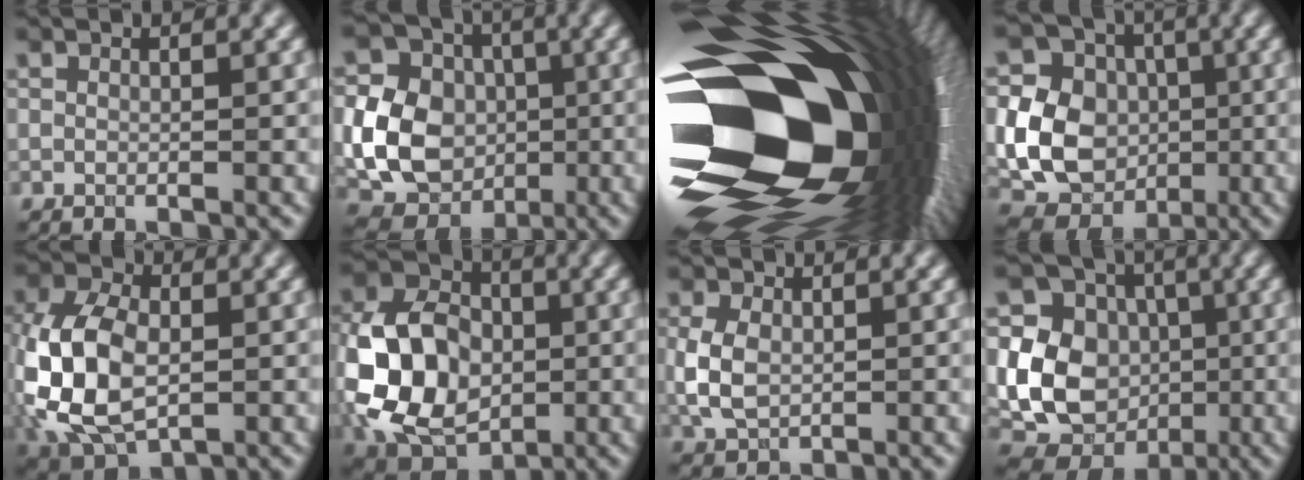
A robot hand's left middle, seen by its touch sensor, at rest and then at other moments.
{"total": 9.9, "force": [-1.4, 8.4, 5.0], "torque": [-0.089, -0.013, -0.029]}
{"total": 22.6, "force": [-4.6, 14.0, 17.2], "torque": [-0.287, 0.013, -0.077]}
{"total": 11.0, "force": [-1.4, 9.5, 5.2], "torque": [-0.101, -0.012, -0.031]}
{"total": 10.4, "force": [-1.7, 6.8, 7.6], "torque": [-0.186, -0.001, -0.037]}
{"total": 11.3, "force": [-1.8, 8.4, 7.2], "torque": [-0.152, 0.010, -0.040]}
{"total": 3.5, "force": [-0.2, 2.6, 2.4], "torque": [-0.063, 0.001, 0.003]}
{"total": 14.5, "force": [-1.7, 13.0, 6.2], "torque": [-0.149, 0.011, -0.032]}